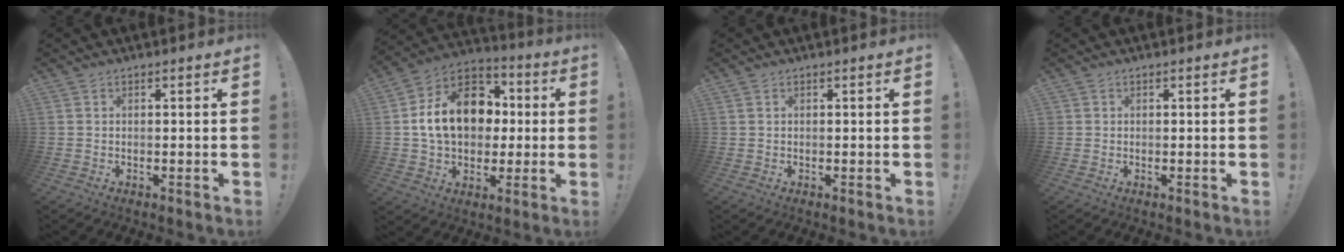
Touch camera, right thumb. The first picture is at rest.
{"total": 19.2, "force": [2.4, 14.1, 12.8], "torque": [-0.199, 0.016, 0.051]}
{"total": 0.0}
{"total": 0.7, "force": [0.2, 0.7, 0.0], "torque": [-0.005, 0.004, 0.005]}